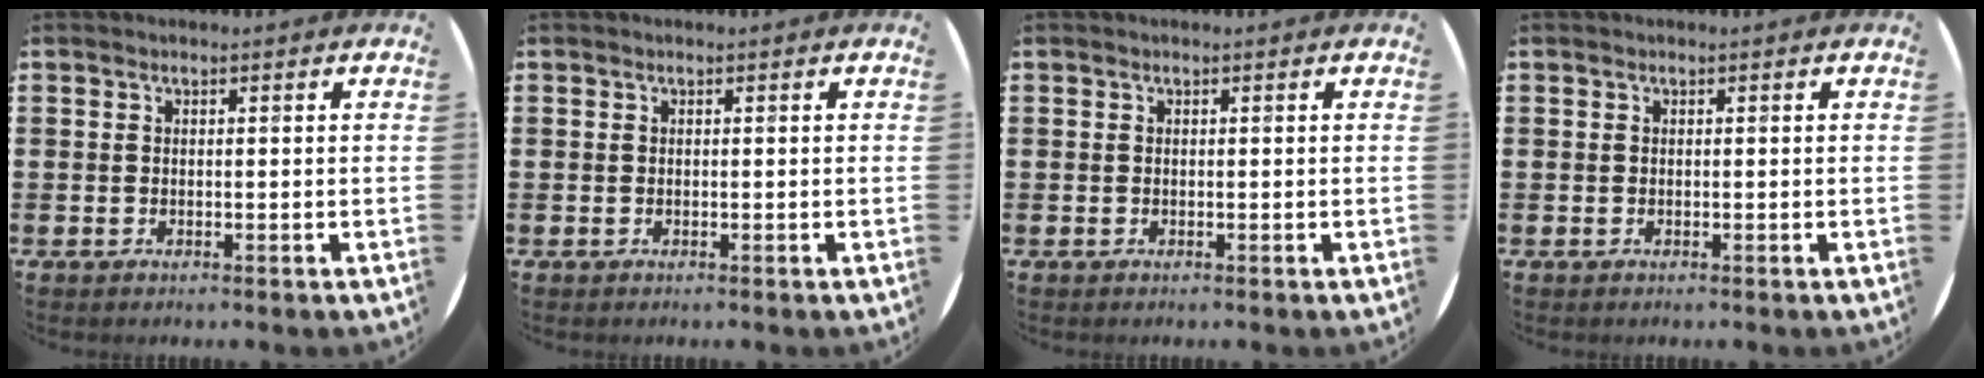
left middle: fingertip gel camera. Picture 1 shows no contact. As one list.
[{"total": 0.0}, {"total": 0.0}, {"total": 0.0}]